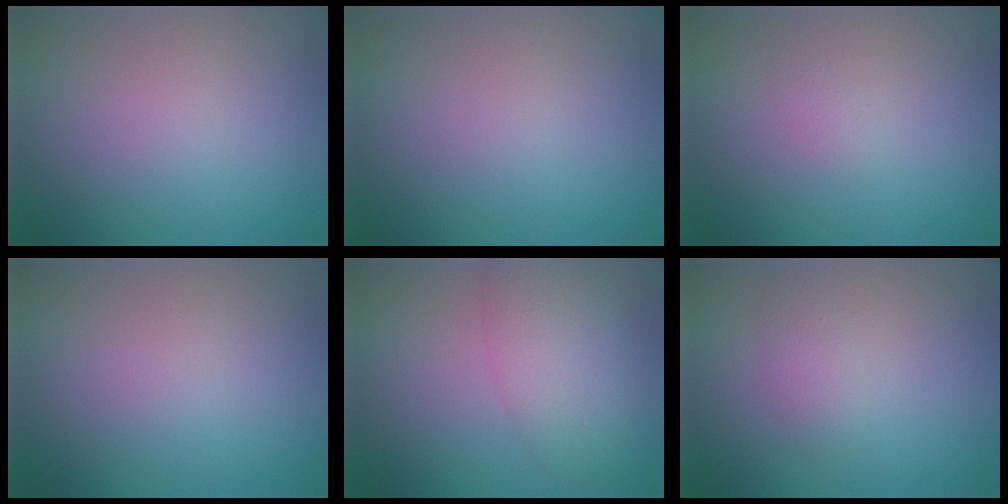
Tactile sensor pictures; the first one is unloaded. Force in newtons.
{"total": 0.0}
{"total": 0.5, "press": 0.5, "slide": 0.0}
{"total": 0.0}
{"total": 5.4, "press": 5.4, "slide": 0.3}
{"total": 1.4, "press": 1.4, "slide": 0.0}